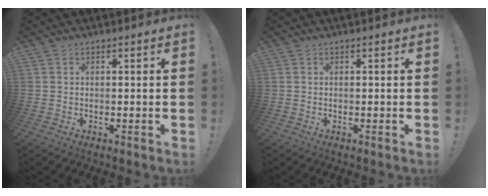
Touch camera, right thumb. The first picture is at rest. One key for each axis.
{"total": 0.0}